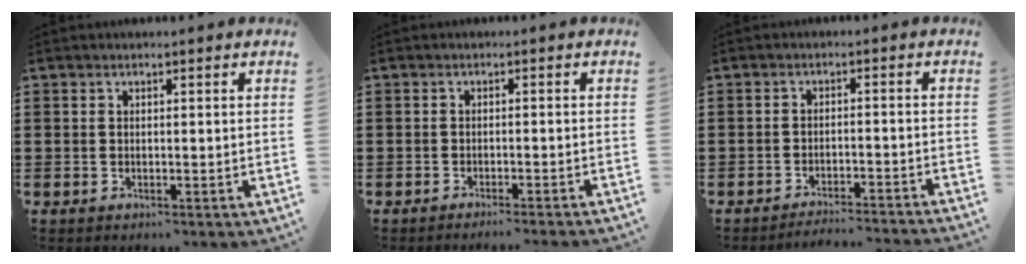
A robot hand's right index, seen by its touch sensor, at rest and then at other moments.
{"total": 1.4, "force": [-1.3, -0.4, 0.4], "torque": [-0.008, 0.001, -0.025]}
{"total": 2.7, "force": [-2.7, -0.3, 0.4], "torque": [-0.011, -0.001, -0.056]}